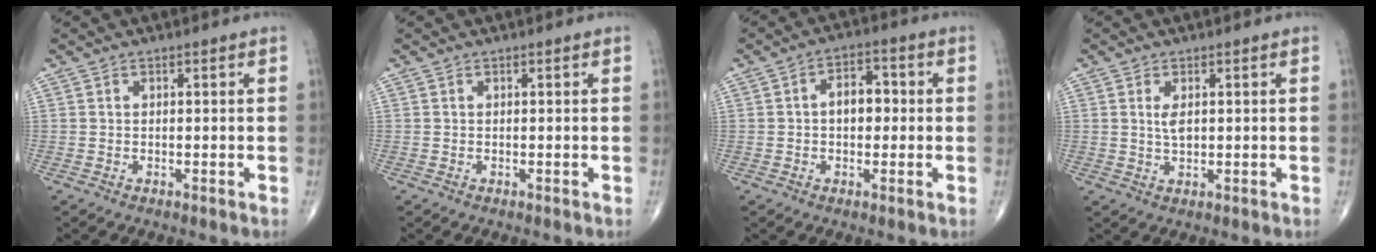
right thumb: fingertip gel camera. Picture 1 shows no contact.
{"total": 0.0}
{"total": 6.1, "force": [0.1, 3.9, 4.7], "torque": [-0.056, 0.017, -0.005]}
{"total": 2.7, "force": [0.7, 1.3, 2.3], "torque": [-0.044, -0.005, 0.016]}